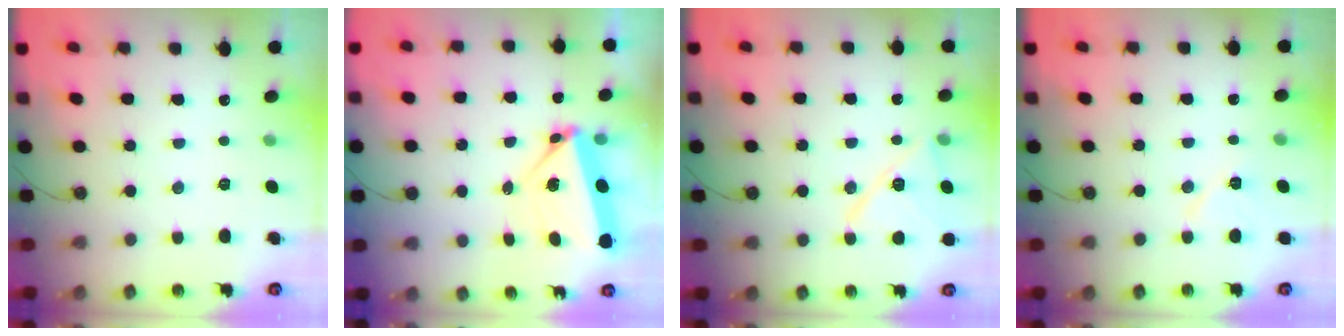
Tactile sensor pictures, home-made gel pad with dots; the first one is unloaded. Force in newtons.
{"total": 6.7, "press": 6.6, "slide": 0.9}
{"total": 13.9, "press": 13.8, "slide": 1.4}
{"total": 6.8, "press": 5.5, "slide": 4.1}